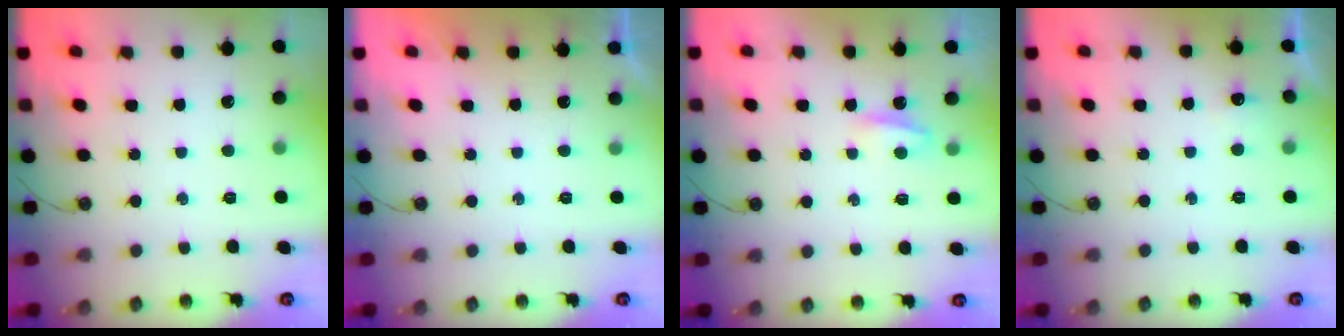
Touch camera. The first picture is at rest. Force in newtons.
{"total": 0.0}
{"total": 3.9, "press": 3.9, "slide": 0.4}
{"total": 5.1, "press": 3.9, "slide": 3.3}